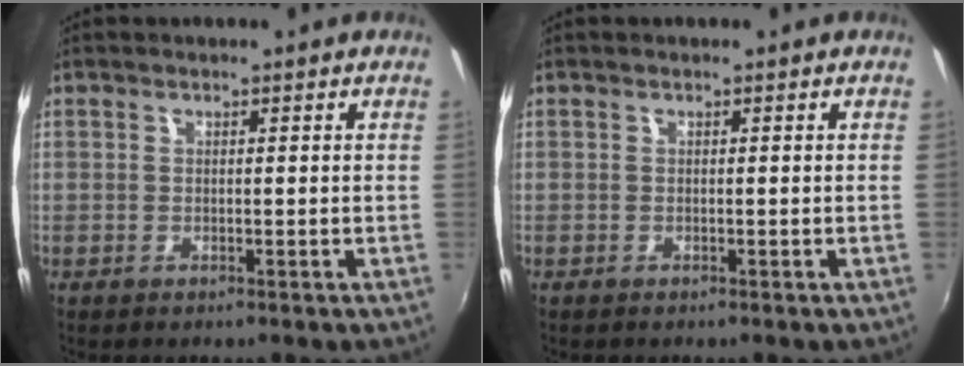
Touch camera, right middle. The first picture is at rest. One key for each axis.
{"total": 0.0}